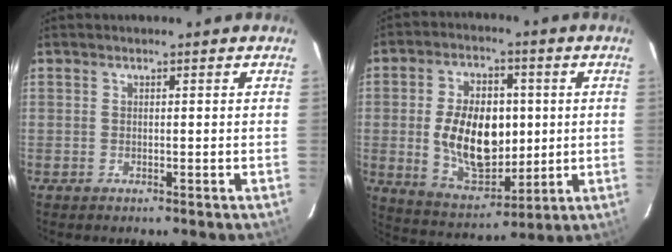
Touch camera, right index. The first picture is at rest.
{"total": 15.8, "force": [0.3, 9.7, 12.4], "torque": [-0.233, 0.009, 0.026]}